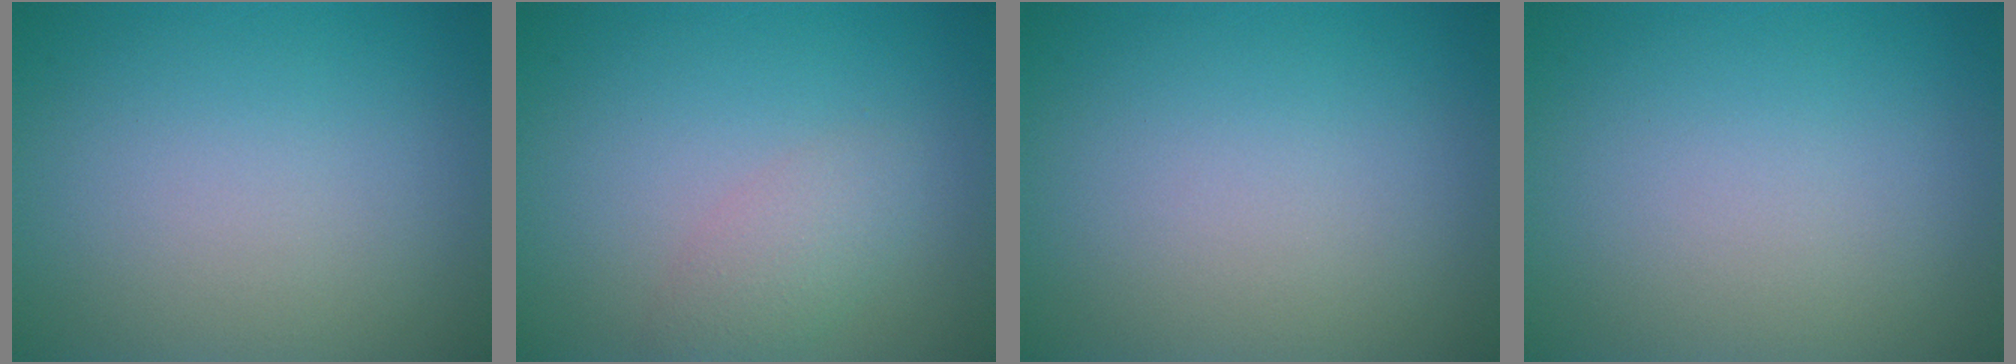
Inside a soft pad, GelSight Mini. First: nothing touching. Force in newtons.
{"total": 2.1, "press": 2.1, "slide": 0.1}
{"total": 0.0}
{"total": 0.0}